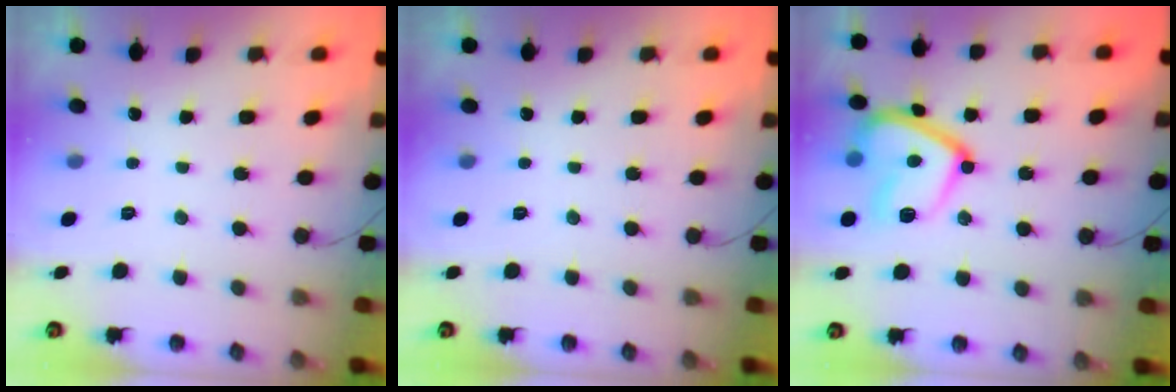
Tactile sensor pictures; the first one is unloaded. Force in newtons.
{"total": 0.0}
{"total": 17.8, "press": 17.7, "slide": 1.6}